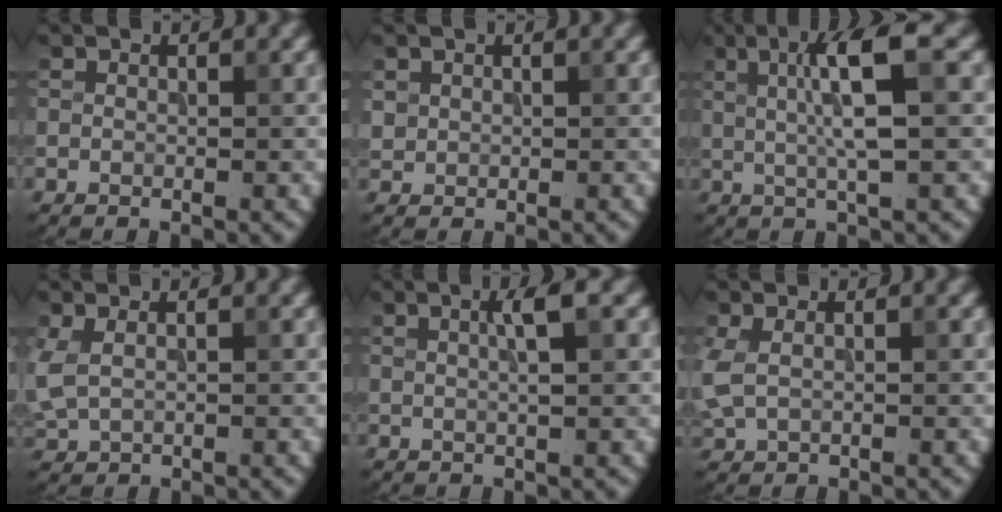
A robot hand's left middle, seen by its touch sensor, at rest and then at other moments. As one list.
[{"total": 0.8, "force": [0.4, 0.7, 0.1], "torque": [0.000, -0.004, 0.012]}, {"total": 5.7, "force": [1.2, 0.8, 5.5], "torque": [-0.094, 0.007, 0.022]}, {"total": 1.7, "force": [0.6, 0.9, 1.3], "torque": [-0.035, 0.003, 0.017]}, {"total": 2.7, "force": [0.8, 0.5, 2.5], "torque": [-0.034, 0.007, 0.010]}, {"total": 1.5, "force": [0.4, 0.7, 1.3], "torque": [-0.035, 0.004, 0.008]}]